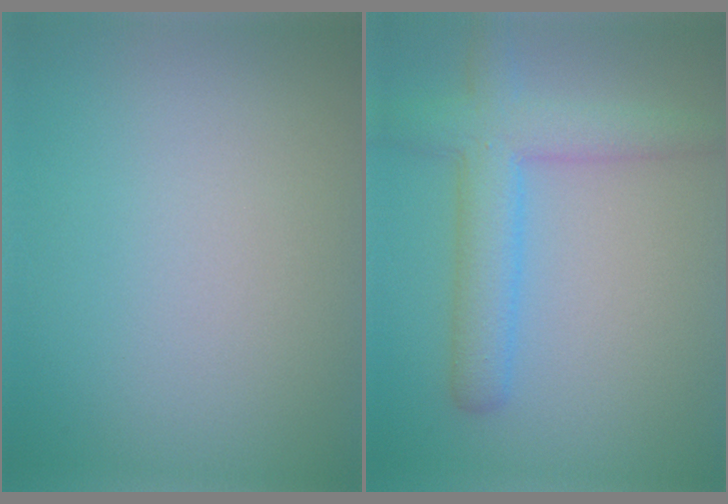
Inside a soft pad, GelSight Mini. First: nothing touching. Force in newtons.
{"total": 5.0, "press": 5.0, "slide": 0.1}